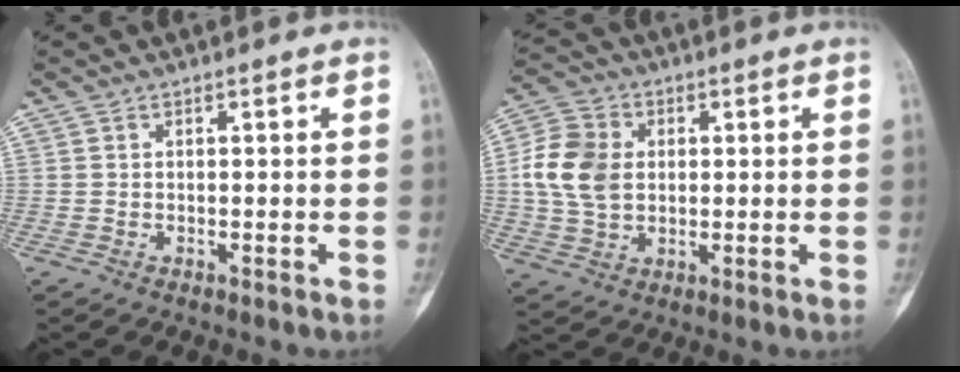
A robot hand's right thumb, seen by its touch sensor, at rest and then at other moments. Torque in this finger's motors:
{"motor_torque": [-0.17, 1.53, 1.02, 0.11, 0.08]}